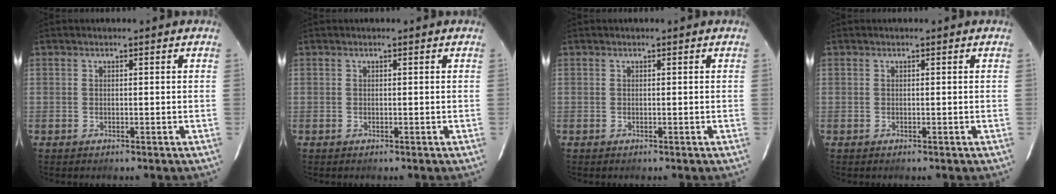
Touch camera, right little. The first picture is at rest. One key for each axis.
{"total": 0.0}
{"total": 0.0}
{"total": 0.0}